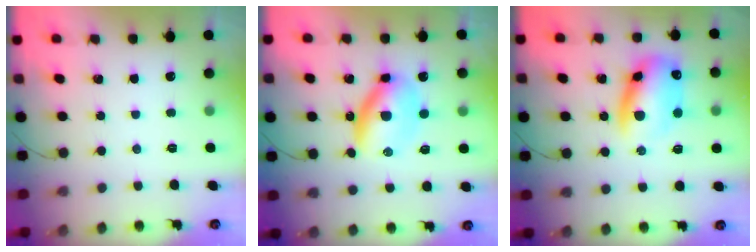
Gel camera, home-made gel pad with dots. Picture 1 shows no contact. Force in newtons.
{"total": 7.0, "press": 7.0, "slide": 0.6}
{"total": 12.1, "press": 11.9, "slide": 2.3}